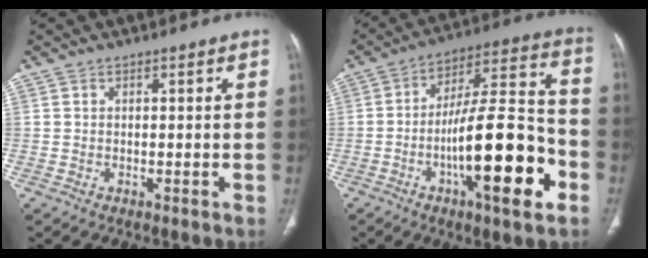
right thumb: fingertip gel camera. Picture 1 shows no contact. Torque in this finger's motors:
{"motor_torque": [3.61, 1.39, 1.99, -0.78, 0.56]}